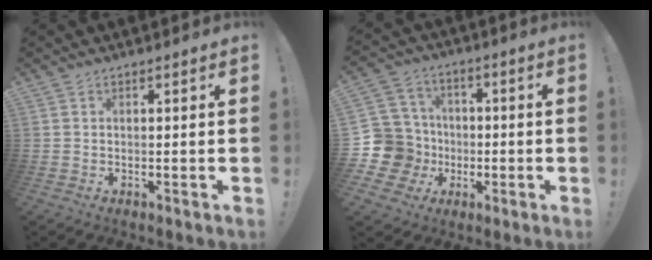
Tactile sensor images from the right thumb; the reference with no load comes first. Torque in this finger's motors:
{"motor_torque": [-0.09, -0.12, -0.07, -0.02, 0.00]}